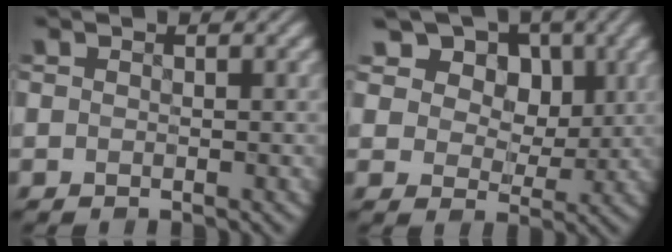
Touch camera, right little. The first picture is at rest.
{"total": 12.9, "force": [7.0, 8.7, 6.5], "torque": [-0.125, 0.017, 0.109]}